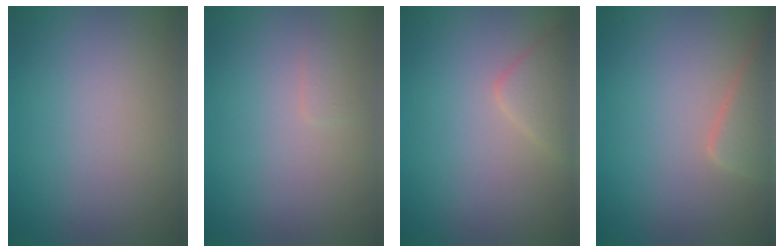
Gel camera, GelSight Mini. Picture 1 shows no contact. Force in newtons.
{"total": 0.7, "press": 0.7, "slide": 0.1}
{"total": 2.2, "press": 2.2, "slide": 0.1}
{"total": 2.6, "press": 2.6, "slide": 0.3}